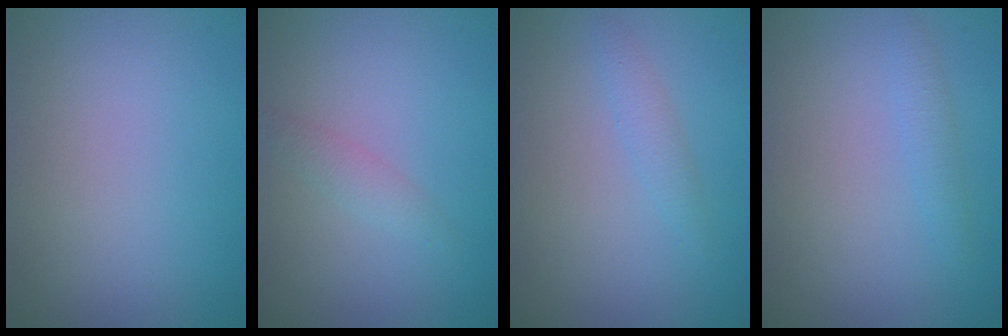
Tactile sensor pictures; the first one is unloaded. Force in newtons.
{"total": 1.3, "press": 1.3, "slide": 0.1}
{"total": 1.3, "press": 1.3, "slide": 0.1}
{"total": 1.2, "press": 1.2, "slide": 0.1}